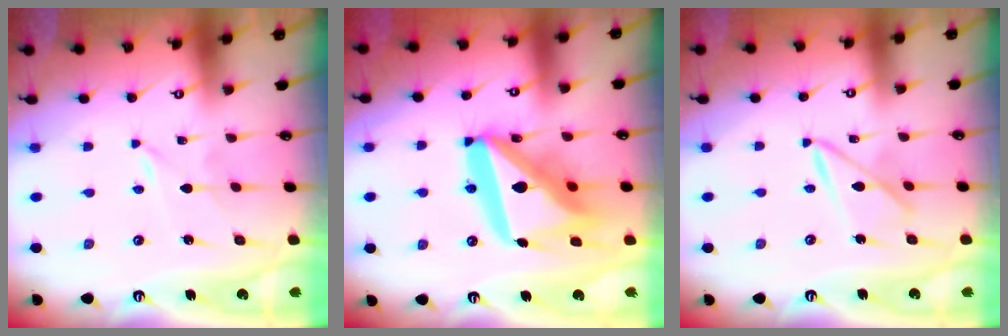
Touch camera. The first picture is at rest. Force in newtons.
{"total": 23.2, "press": 23.1, "slide": 2.7}
{"total": 7.9, "press": 7.9, "slide": 0.4}